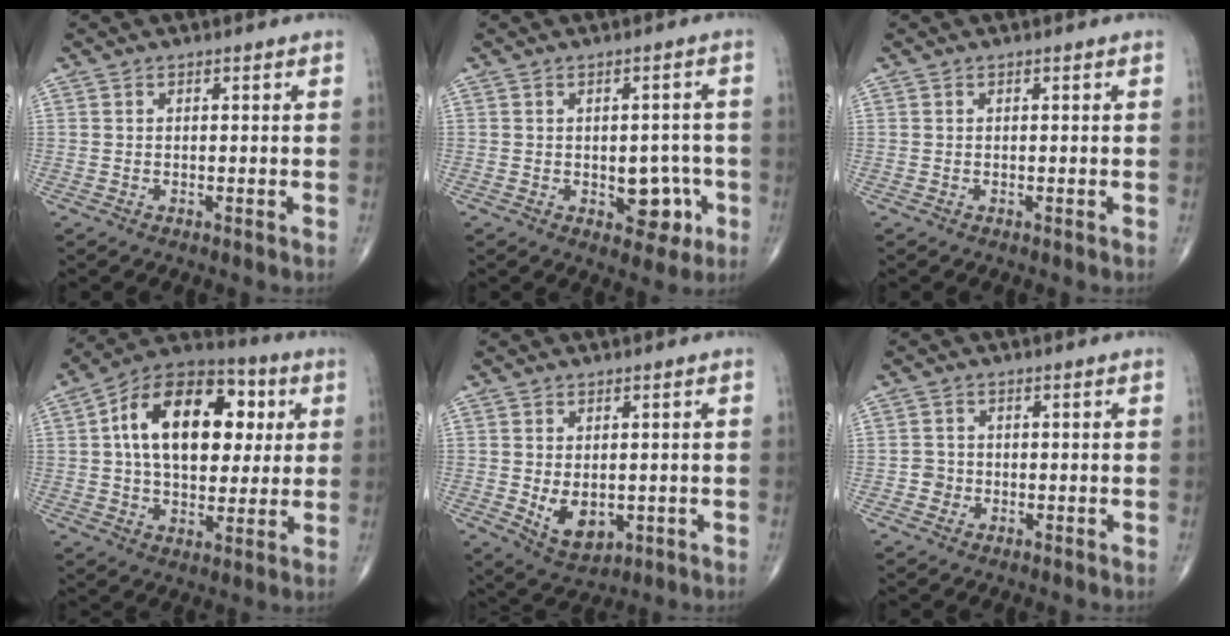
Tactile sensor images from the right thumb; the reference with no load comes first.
{"total": 6.5, "force": [-1.8, 4.2, 4.7], "torque": [-0.018, 0.012, -0.017]}
{"total": 0.0}
{"total": 21.5, "force": [4.6, 13.1, 16.5], "torque": [-0.233, 0.015, 0.067]}
{"total": 6.4, "force": [-0.7, 4.1, 4.8], "torque": [-0.062, -0.014, 0.005]}
{"total": 2.0, "force": [-0.5, 1.9, 0.4], "torque": [0.005, 0.008, -0.013]}